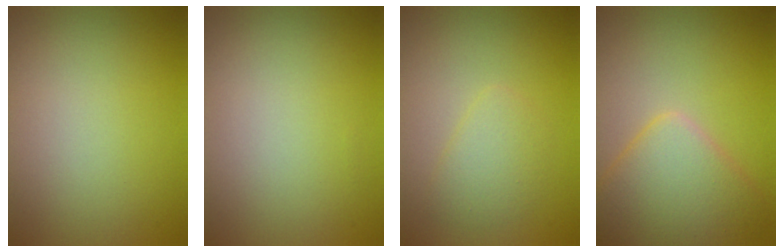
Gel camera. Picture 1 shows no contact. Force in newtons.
{"total": 0.0}
{"total": 2.1, "press": 2.1, "slide": 0.1}
{"total": 5.7, "press": 5.7, "slide": 0.3}